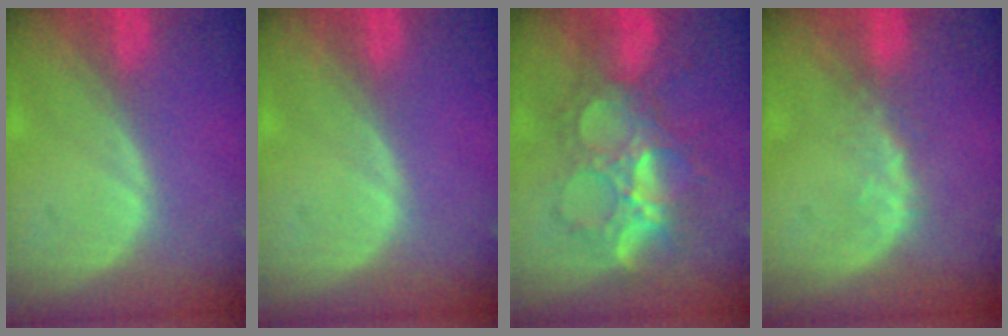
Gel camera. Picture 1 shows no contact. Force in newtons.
{"total": 0.0}
{"total": 8.9, "press": 8.5, "slide": 2.8}
{"total": 2.6, "press": 2.1, "slide": 1.5}